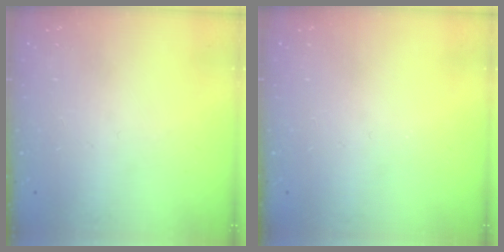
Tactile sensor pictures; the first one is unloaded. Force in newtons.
{"total": 0.0}